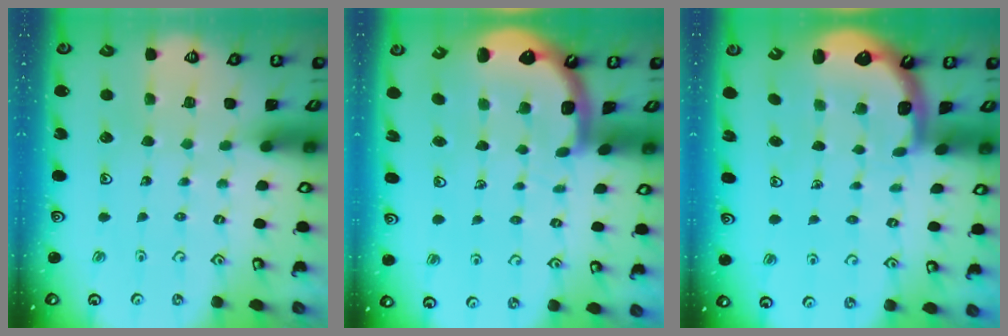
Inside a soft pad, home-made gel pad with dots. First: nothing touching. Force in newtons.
{"total": 3.8, "press": 3.6, "slide": 1.2}
{"total": 1.9, "press": 1.8, "slide": 0.6}